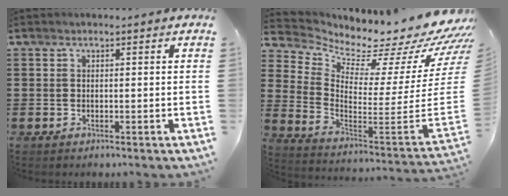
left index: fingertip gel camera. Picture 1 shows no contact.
{"total": 4.9, "force": [4.4, 1.0, 1.9], "torque": [-0.036, -0.081, 0.059]}